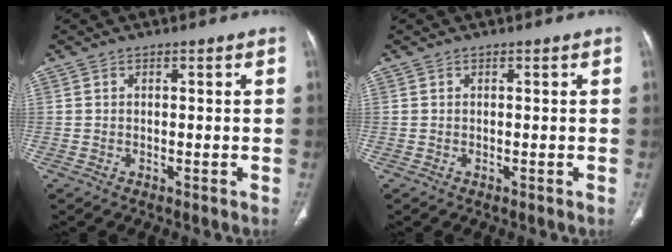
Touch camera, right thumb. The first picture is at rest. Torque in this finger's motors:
{"motor_torque": [0.02, 0.02, 0.12, -0.09, 0.00]}